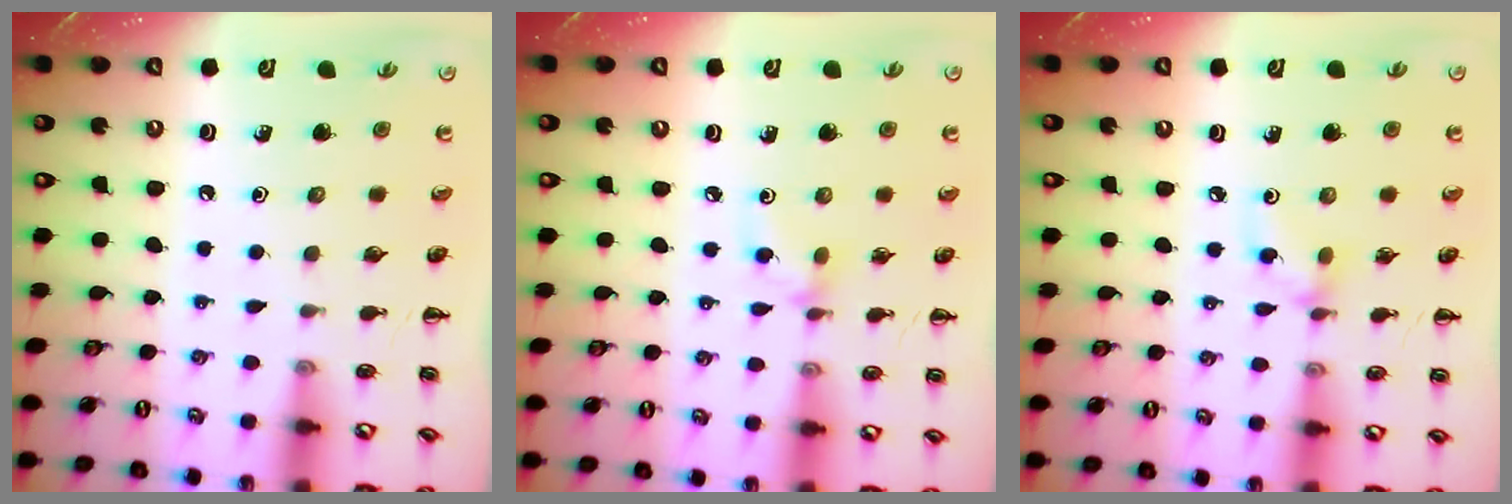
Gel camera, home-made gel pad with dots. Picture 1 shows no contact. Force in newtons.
{"total": 3.6, "press": 3.4, "slide": 1.3}
{"total": 3.8, "press": 3.7, "slide": 0.9}